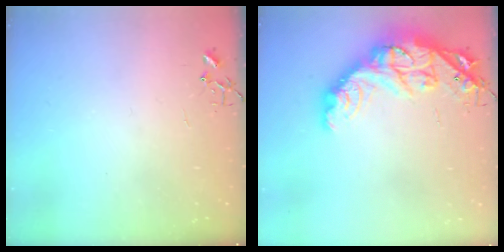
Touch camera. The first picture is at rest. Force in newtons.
{"total": 22.0, "press": 21.9, "slide": 1.6}